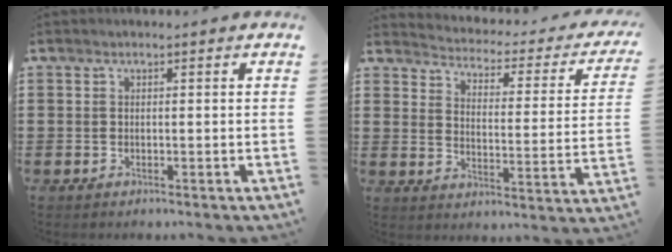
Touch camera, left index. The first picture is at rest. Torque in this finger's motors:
{"motor_torque": [1.32, -0.82, 0.29, 0.01]}